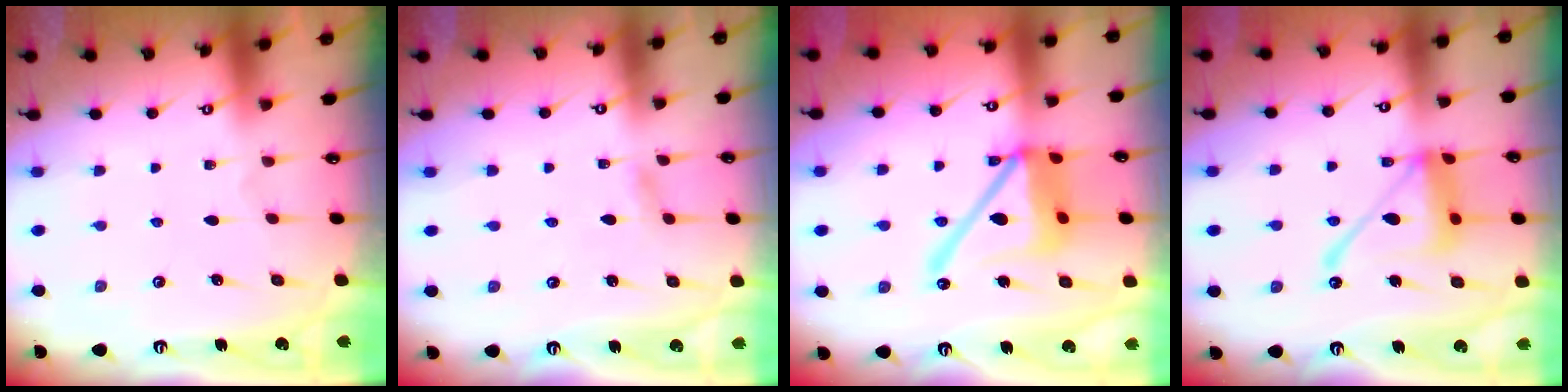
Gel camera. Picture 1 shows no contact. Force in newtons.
{"total": 3.0, "press": 3.0, "slide": 0.3}
{"total": 18.2, "press": 18.1, "slide": 1.9}
{"total": 15.0, "press": 14.9, "slide": 1.4}